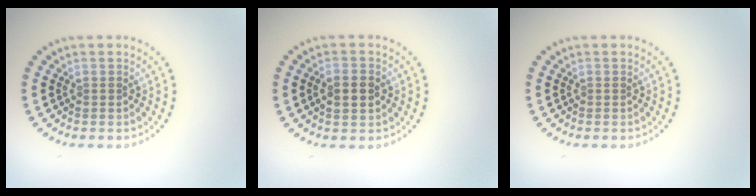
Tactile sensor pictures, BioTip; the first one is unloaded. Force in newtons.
{"total": 2.4, "press": 2.4, "slide": 0.3}
{"total": 0.0}